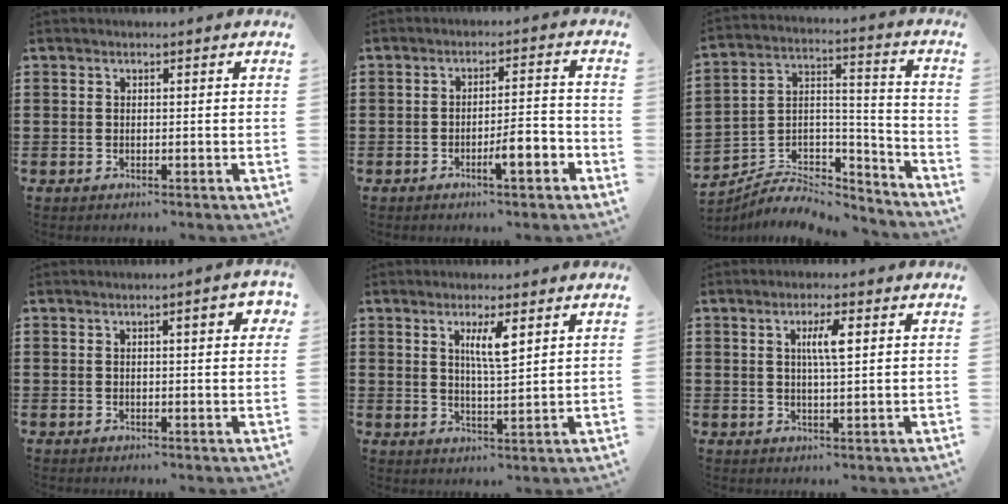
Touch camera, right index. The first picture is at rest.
{"total": 4.9, "force": [-2.6, 0.8, 4.1], "torque": [-0.067, 0.003, -0.046]}
{"total": 6.3, "force": [-5.4, 2.7, 1.6], "torque": [-0.032, 0.009, -0.105]}
{"total": 2.8, "force": [0.8, 0.5, 2.6], "torque": [-0.035, -0.001, 0.007]}
{"total": 4.6, "force": [2.0, 0.9, 4.0], "torque": [-0.077, 0.002, 0.030]}
{"total": 4.2, "force": [1.0, 0.8, 3.9], "torque": [-0.081, 0.008, 0.013]}